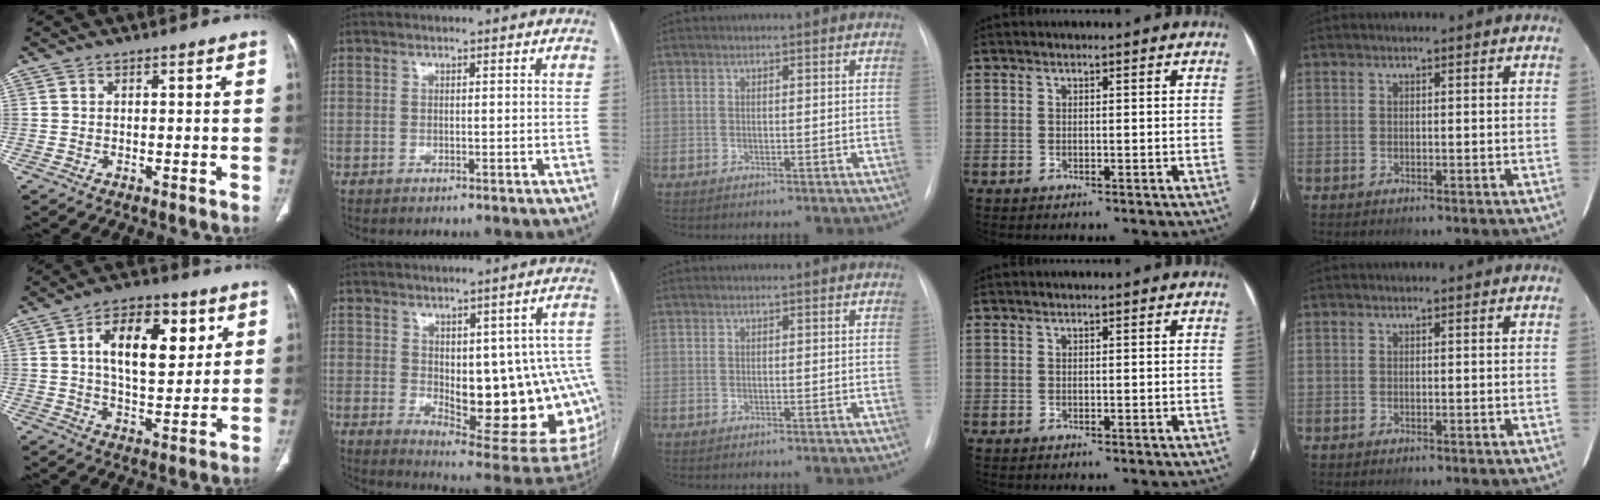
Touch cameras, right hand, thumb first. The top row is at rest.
{"thumb": {"total": 14.5, "force": [4.5, 7.6, 11.5], "torque": [-0.149, -0.010, 0.072]}, "index": {"total": 19.7, "force": [-1.5, 6.4, 18.5], "torque": [-0.168, 0.009, 0.009]}}